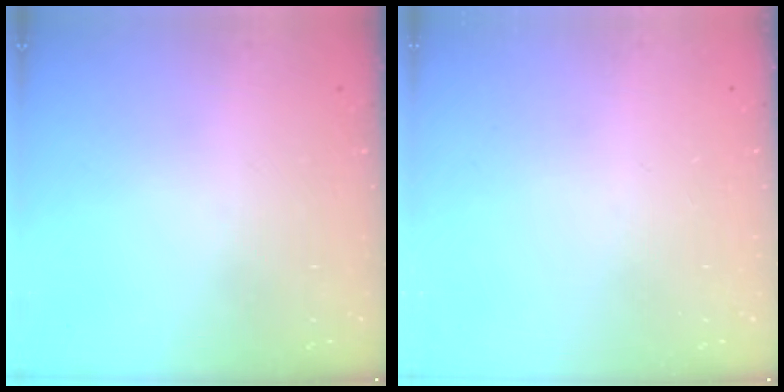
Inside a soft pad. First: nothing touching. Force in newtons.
{"total": 0.0}